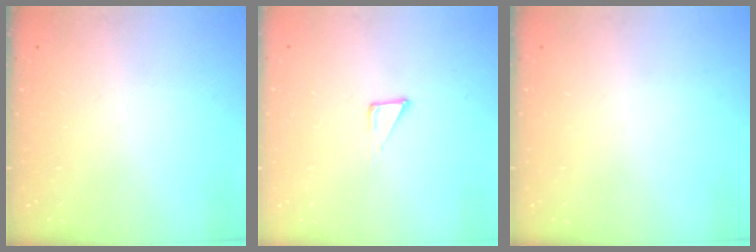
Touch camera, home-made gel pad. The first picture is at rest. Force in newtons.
{"total": 3.4, "press": 3.4, "slide": 0.3}
{"total": 0.0}